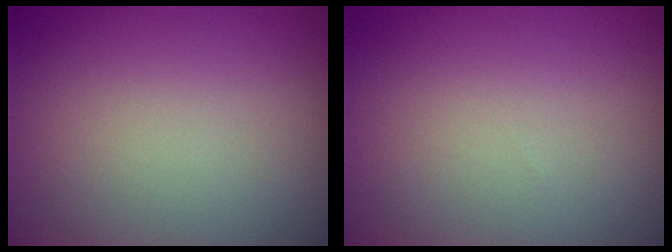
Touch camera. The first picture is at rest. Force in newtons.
{"total": 0.0}